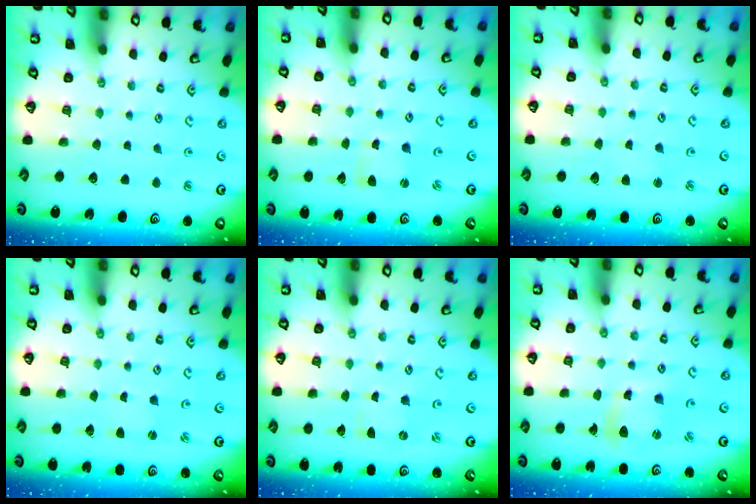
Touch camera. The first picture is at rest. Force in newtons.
{"total": 2.2, "press": 2.2, "slide": 0.3}
{"total": 2.2, "press": 2.2, "slide": 0.3}
{"total": 1.1, "press": 1.1, "slide": 0.2}
{"total": 0.0}
{"total": 7.1, "press": 7.0, "slide": 1.0}